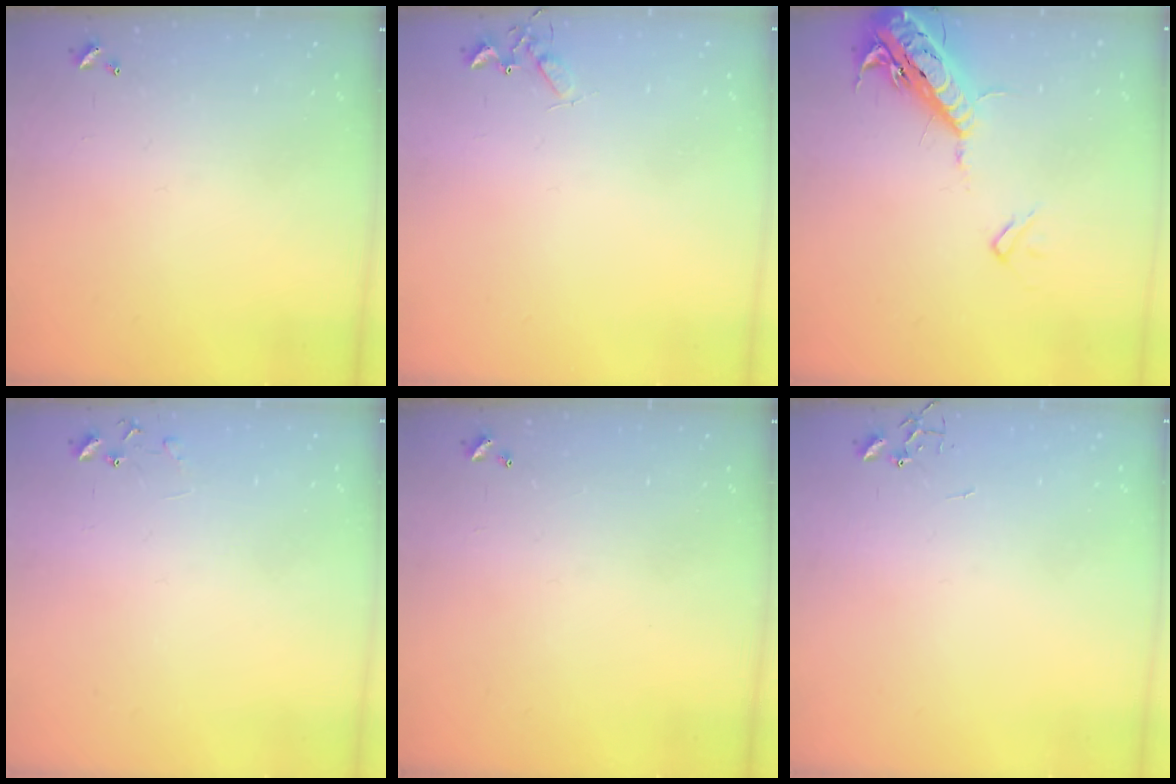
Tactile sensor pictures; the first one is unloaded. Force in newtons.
{"total": 4.6, "press": 4.6, "slide": 0.6}
{"total": 18.4, "press": 18.0, "slide": 4.0}
{"total": 6.4, "press": 6.4, "slide": 0.4}
{"total": 0.0}
{"total": 0.0}